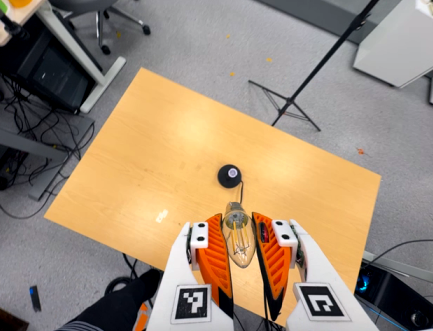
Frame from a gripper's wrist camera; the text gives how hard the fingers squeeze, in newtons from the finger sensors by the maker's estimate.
{"total": 20.7, "left": 23.6, "right": 17.8}